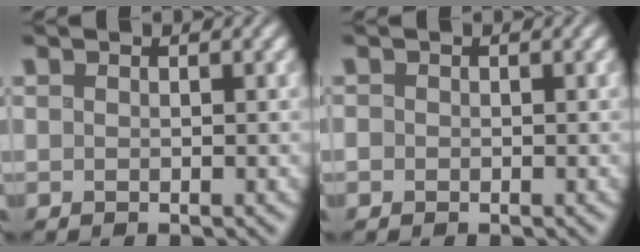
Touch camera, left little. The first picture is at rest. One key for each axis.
{"total": 1.1, "fx": -0.1, "fy": 1.1, "fz": 0.4, "tx": 0.000, "ty": 0.004, "tz": -0.005}